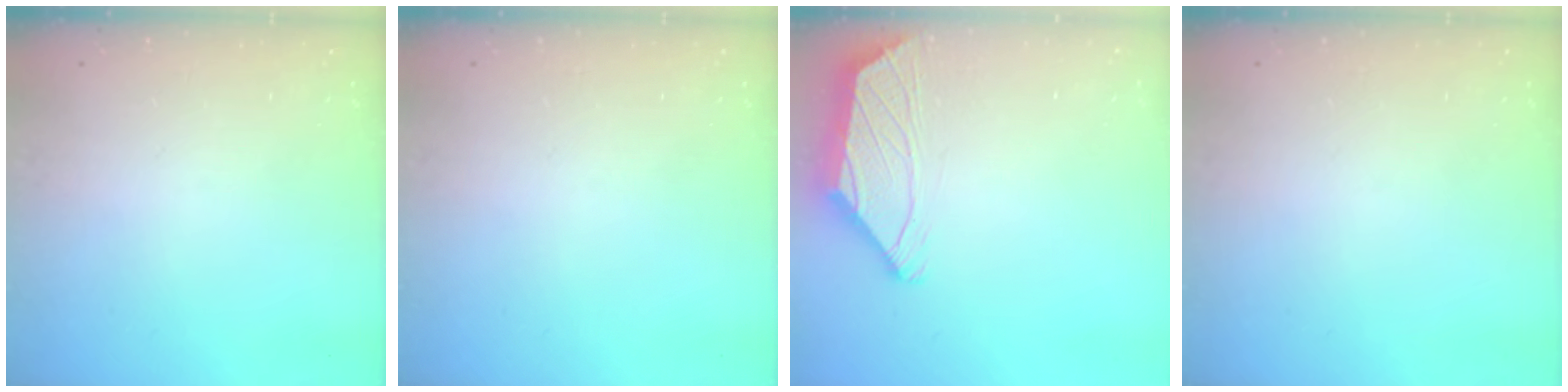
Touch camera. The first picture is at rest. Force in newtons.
{"total": 0.0}
{"total": 2.0, "press": 1.9, "slide": 0.7}
{"total": 0.0}